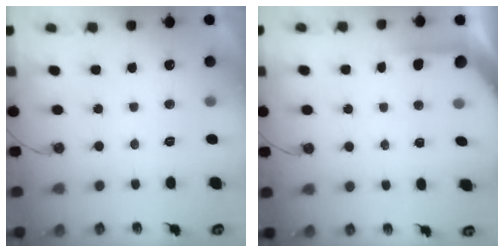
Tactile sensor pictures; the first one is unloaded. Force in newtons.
{"total": 2.8, "press": 2.7, "slide": 0.3}